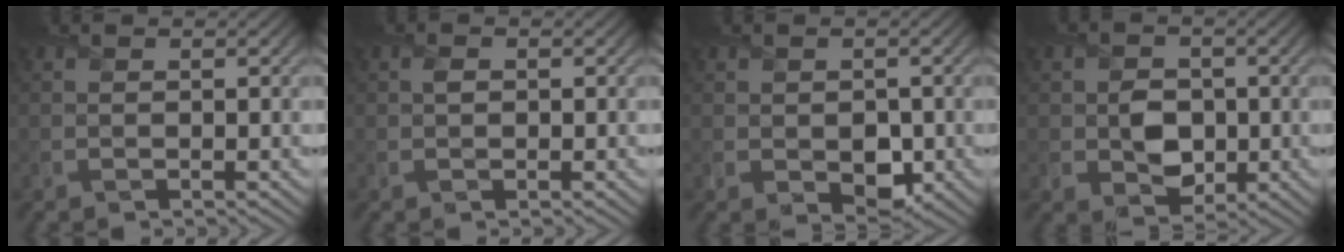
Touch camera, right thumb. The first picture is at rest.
{"total": 0.6, "force": [0.2, 0.5, 0.3], "torque": [-0.007, 0.002, 0.001]}
{"total": 3.2, "force": [-0.5, 2.4, 2.1], "torque": [-0.039, -0.018, -0.002]}
{"total": 4.5, "force": [-0.3, 3.8, 2.5], "torque": [-0.050, -0.005, -0.007]}